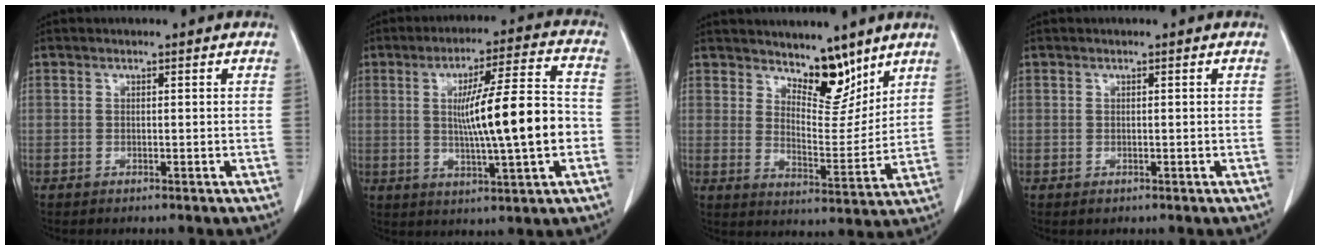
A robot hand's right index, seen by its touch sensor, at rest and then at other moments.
{"total": 14.1, "force": [-0.9, 0.8, 14.1], "torque": [-0.227, 0.009, -0.011]}
{"total": 8.2, "force": [6.5, 3.0, 4.0], "torque": [-0.055, -0.010, 0.112]}
{"total": 0.5, "force": [-0.1, 0.5, 0.1], "torque": [0.000, 0.002, -0.001]}